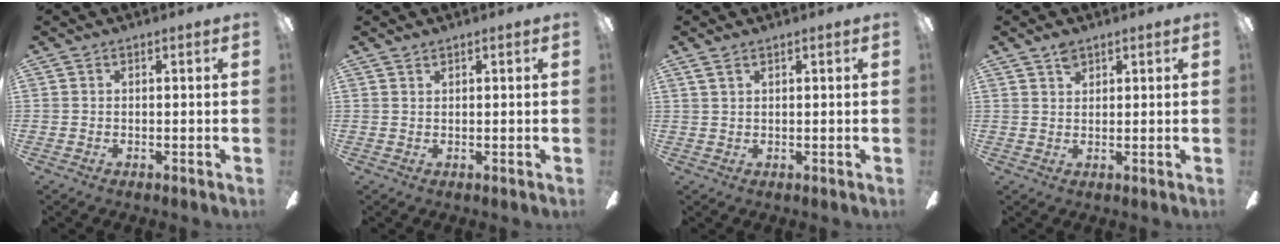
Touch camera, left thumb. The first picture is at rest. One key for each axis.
{"total": 0.7, "fx": 0.7, "fy": 0.2, "fz": 0.1, "tx": -0.003, "ty": -0.001, "tz": 0.013}
{"total": 1.9, "fx": 1.2, "fy": 0.9, "fz": 1.2, "tx": -0.026, "ty": 0.002, "tz": 0.021}
{"total": 2.5, "fx": 1.9, "fy": 1.4, "fz": 1.0, "tx": -0.015, "ty": -0.004, "tz": 0.034}